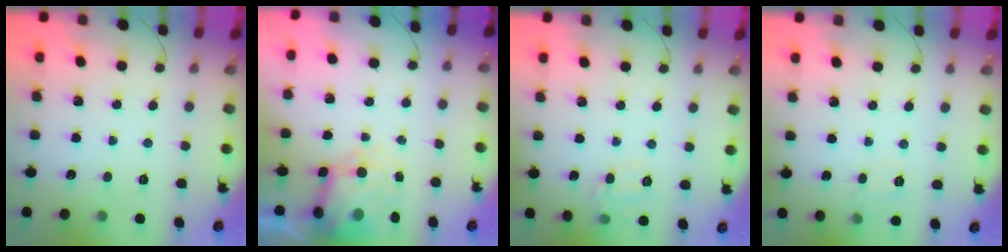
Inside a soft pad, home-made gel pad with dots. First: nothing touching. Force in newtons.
{"total": 8.4, "press": 8.3, "slide": 1.4}
{"total": 7.8, "press": 7.7, "slide": 1.1}
{"total": 5.9, "press": 5.7, "slide": 1.2}